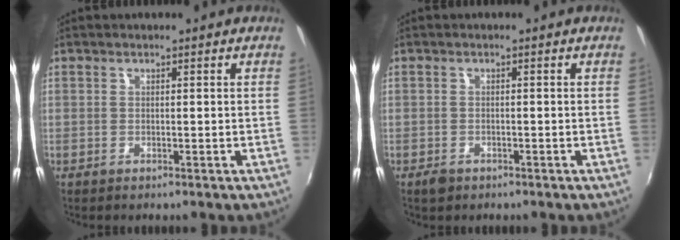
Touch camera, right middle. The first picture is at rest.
{"total": 1.9, "force": [-1.3, 1.2, 0.6], "torque": [-0.015, -0.003, -0.021]}